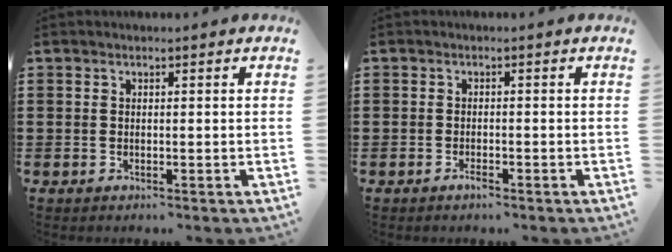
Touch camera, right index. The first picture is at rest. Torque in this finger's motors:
{"motor_torque": [0.36, 0.69, -0.28, -0.19]}